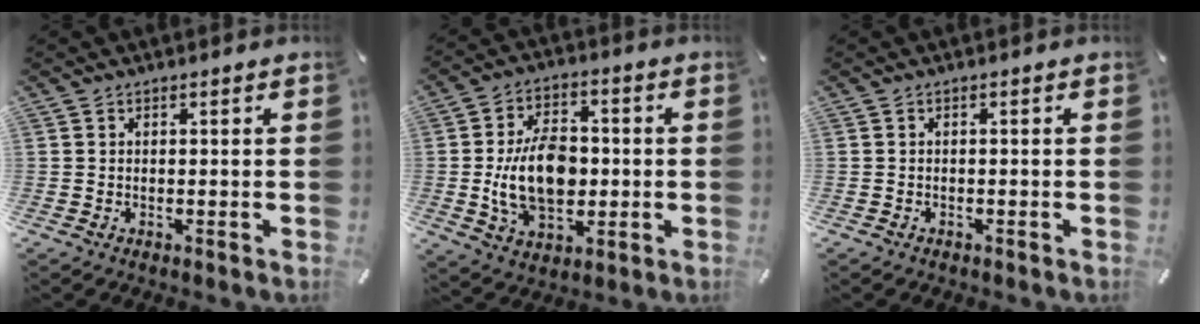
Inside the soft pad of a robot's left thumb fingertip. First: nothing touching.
{"total": 15.1, "force": [-1.0, 10.4, 10.9], "torque": [-0.197, 0.002, -0.019]}
{"total": 0.7, "force": [-0.6, 0.3, 0.2], "torque": [-0.004, 0.001, -0.013]}